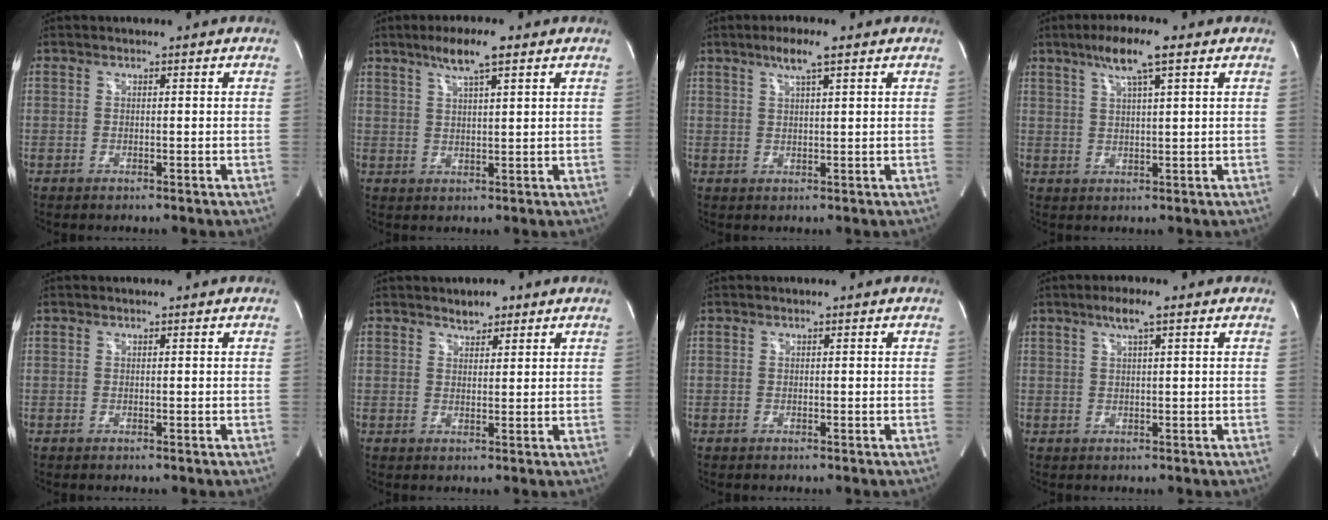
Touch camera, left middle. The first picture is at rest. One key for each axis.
{"total": 6.0, "fx": 3.8, "fy": 0.5, "fz": 4.6, "tx": -0.086, "ty": 0.008, "tz": 0.068}
{"total": 4.1, "fx": 2.5, "fy": 0.1, "fz": 3.2, "tx": -0.064, "ty": 0.004, "tz": 0.045}
{"total": 6.7, "fx": 3.9, "fy": 0.3, "fz": 5.5, "tx": -0.105, "ty": 0.011, "tz": 0.069}
{"total": 0.0}
{"total": 2.3, "fx": 1.8, "fy": 1.0, "fz": 0.9, "tx": -0.016, "ty": 0.001, "tz": 0.029}
{"total": 0.0}
{"total": 3.3, "fx": 1.9, "fy": 0.0, "fz": 2.8, "tx": -0.057, "ty": 0.005, "tz": 0.035}